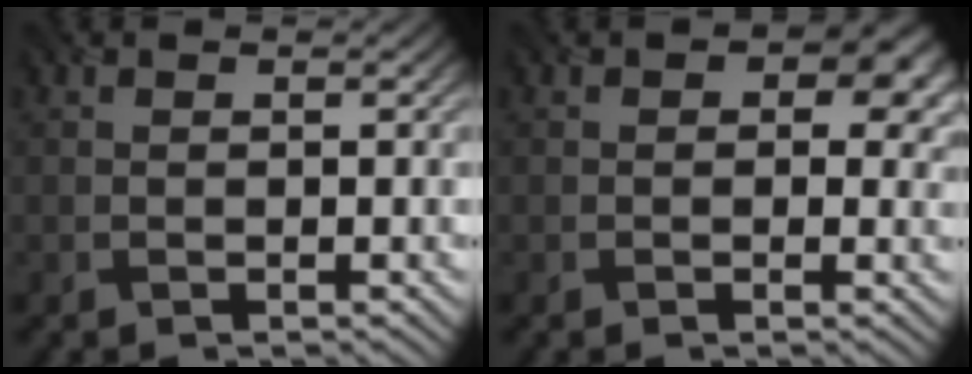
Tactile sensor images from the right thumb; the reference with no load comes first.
{"total": 4.8, "force": [1.6, 3.4, 3.0], "torque": [-0.027, -0.013, 0.010]}